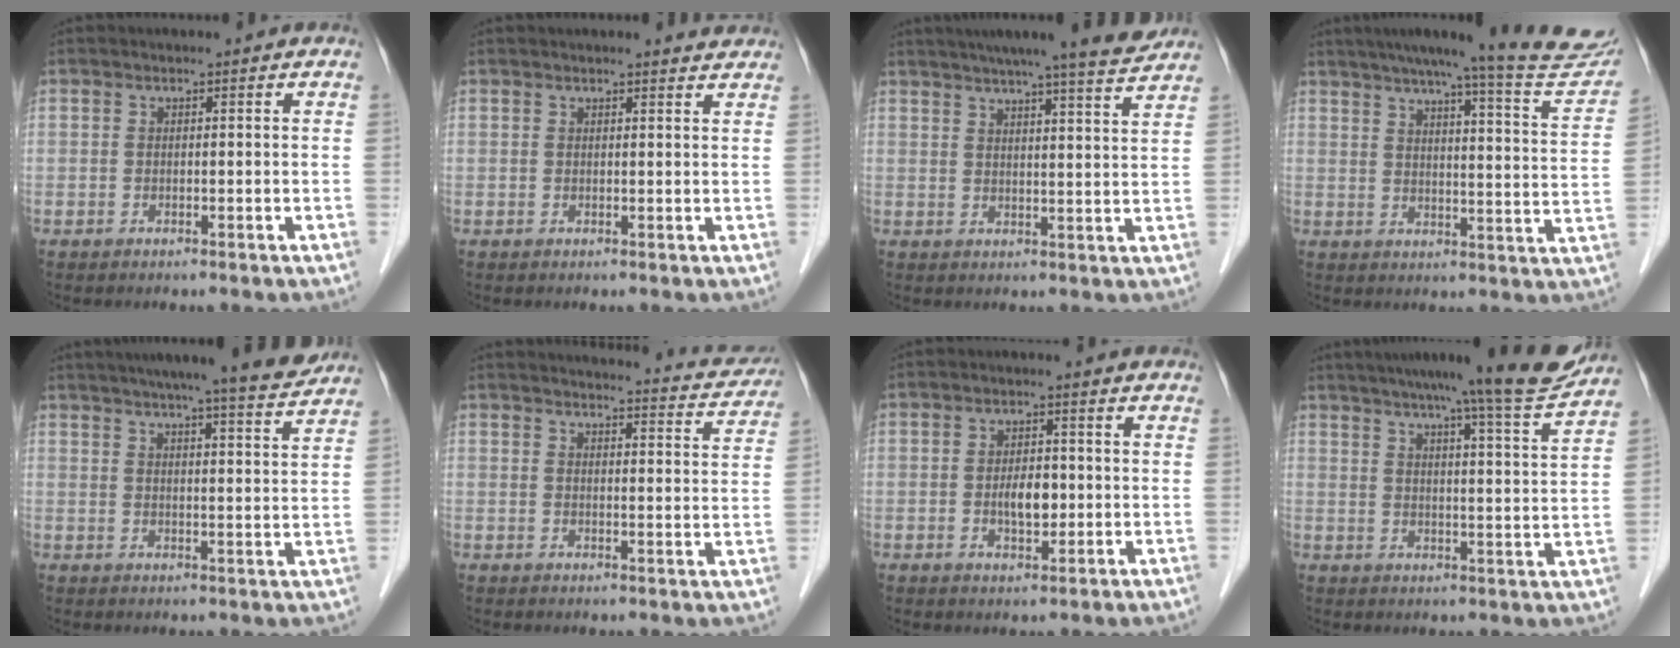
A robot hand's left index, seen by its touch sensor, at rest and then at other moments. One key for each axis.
{"total": 2.9, "fx": 2.8, "fy": 0.1, "fz": 0.6, "tx": -0.009, "ty": 0.002, "tz": 0.025}
{"total": 13.2, "fx": 11.8, "fy": -0.6, "fz": 5.9, "tx": -0.095, "ty": -0.006, "tz": 0.148}
{"total": 19.6, "fx": 18.0, "fy": 0.2, "fz": 7.9, "tx": -0.106, "ty": -0.058, "tz": 0.215}
{"total": 13.7, "fx": 12.2, "fy": -0.2, "fz": 6.2, "tx": -0.096, "ty": -0.005, "tz": 0.153}
{"total": 17.8, "fx": 17.3, "fy": 2.0, "fz": 3.5, "tx": -0.034, "ty": -0.036, "tz": 0.192}
{"total": 4.1, "fx": -0.5, "fy": 2.0, "fz": 3.6, "tx": -0.063, "ty": 0.001, "tz": -0.005}
{"total": 15.5, "fx": 13.5, "fy": -0.9, "fz": 7.5, "tx": -0.113, "ty": -0.022, "tz": 0.172}